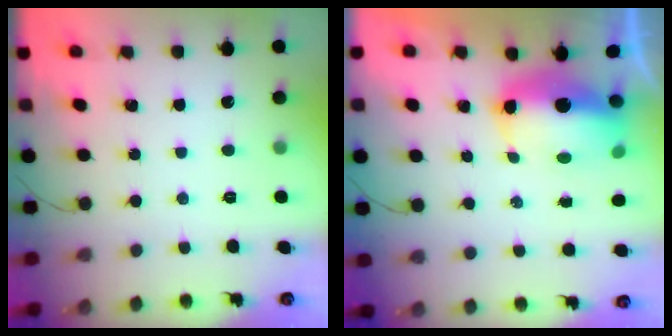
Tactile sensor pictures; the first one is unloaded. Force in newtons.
{"total": 12.4, "press": 12.4, "slide": 1.3}